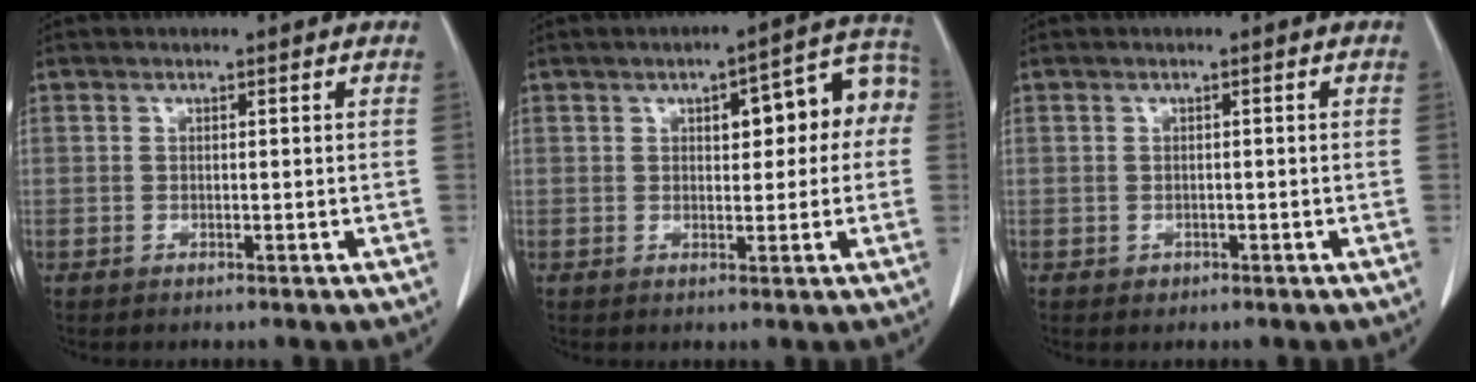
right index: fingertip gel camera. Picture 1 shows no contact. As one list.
[{"total": 9.6, "force": [1.8, 3.5, 8.8], "torque": [-0.101, 0.042, 0.019]}, {"total": 0.9, "force": [-0.4, 0.8, 0.1], "torque": [-0.003, 0.002, -0.005]}]